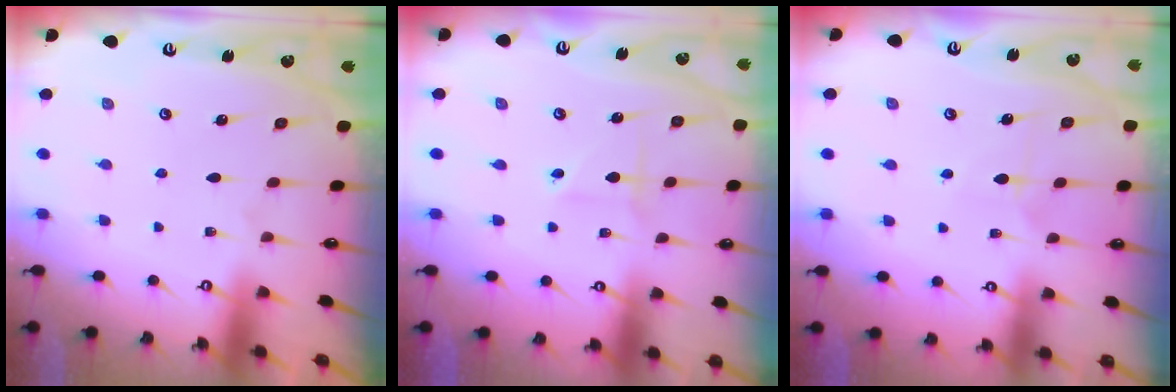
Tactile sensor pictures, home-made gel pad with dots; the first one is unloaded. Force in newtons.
{"total": 2.3, "press": 2.3, "slide": 0.1}
{"total": 5.5, "press": 5.5, "slide": 0.5}